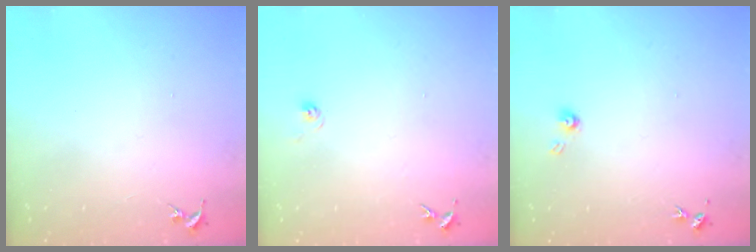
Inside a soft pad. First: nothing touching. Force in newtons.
{"total": 5.8, "press": 5.8, "slide": 0.5}
{"total": 3.9, "press": 3.8, "slide": 0.4}